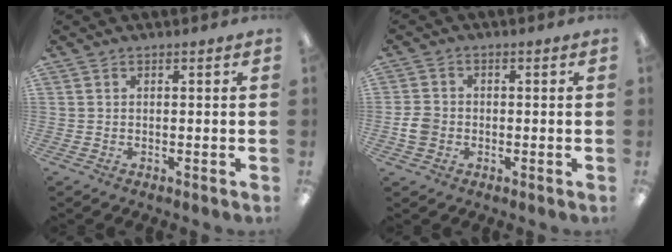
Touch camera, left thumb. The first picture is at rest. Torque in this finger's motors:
{"motor_torque": [-0.29, 0.42, 0.18, -0.08, 0.00]}